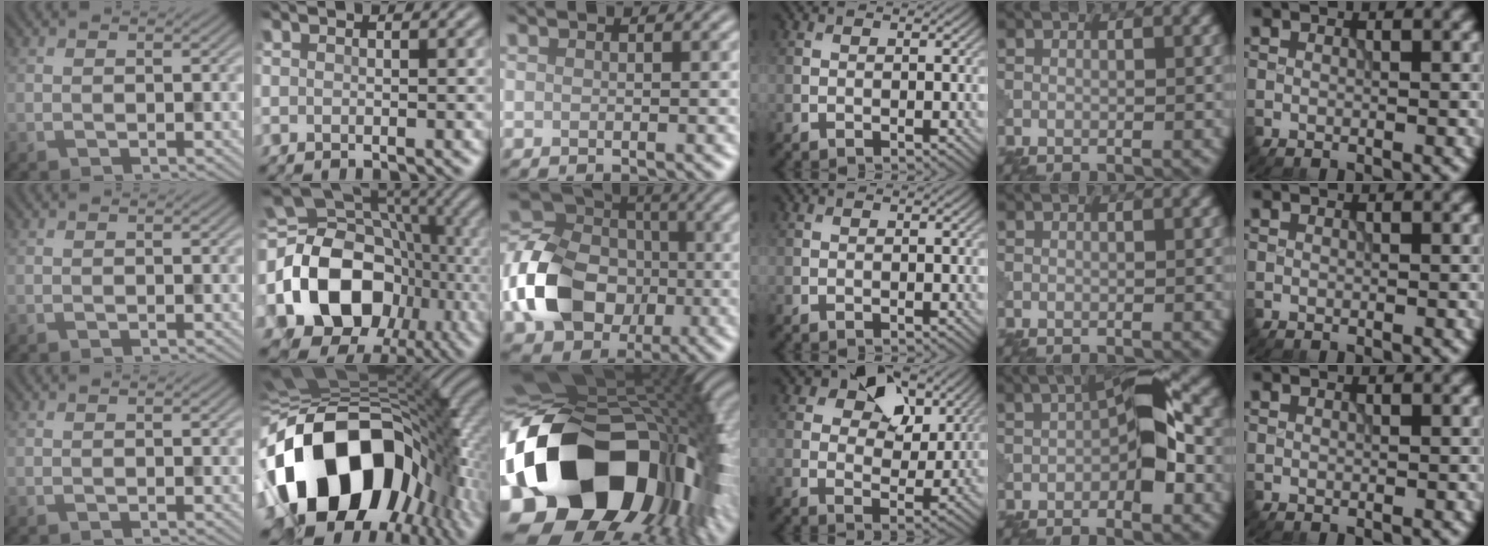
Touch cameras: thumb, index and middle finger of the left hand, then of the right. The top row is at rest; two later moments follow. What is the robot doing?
{"motion": "disassemble", "object": "puzzle pieces"}